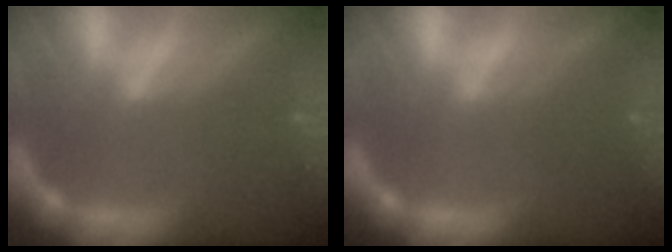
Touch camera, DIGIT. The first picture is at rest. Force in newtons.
{"total": 2.5}